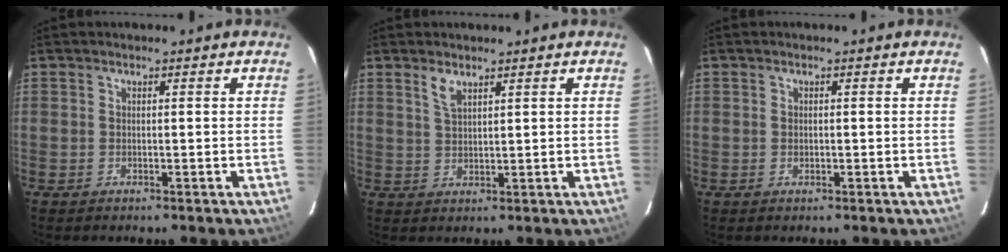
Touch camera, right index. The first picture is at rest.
{"total": 2.7, "force": [1.9, 1.0, 1.7], "torque": [-0.033, 0.000, 0.036]}
{"total": 0.8, "force": [-0.2, 0.5, 0.5], "torque": [-0.009, 0.003, -0.002]}